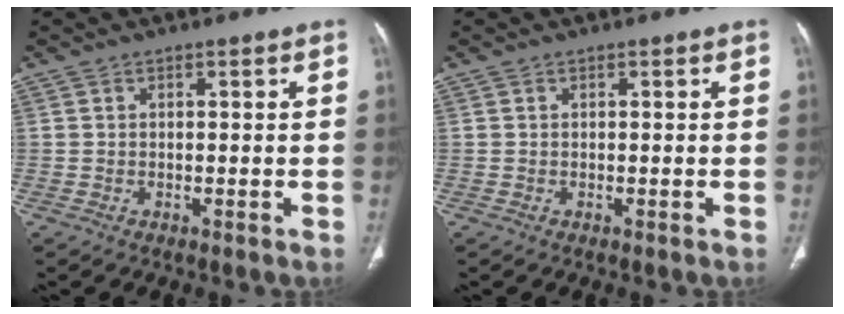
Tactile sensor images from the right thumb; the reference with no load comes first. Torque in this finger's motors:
{"motor_torque": [-0.13, 0.13, -0.14, 0.14, 0.01]}